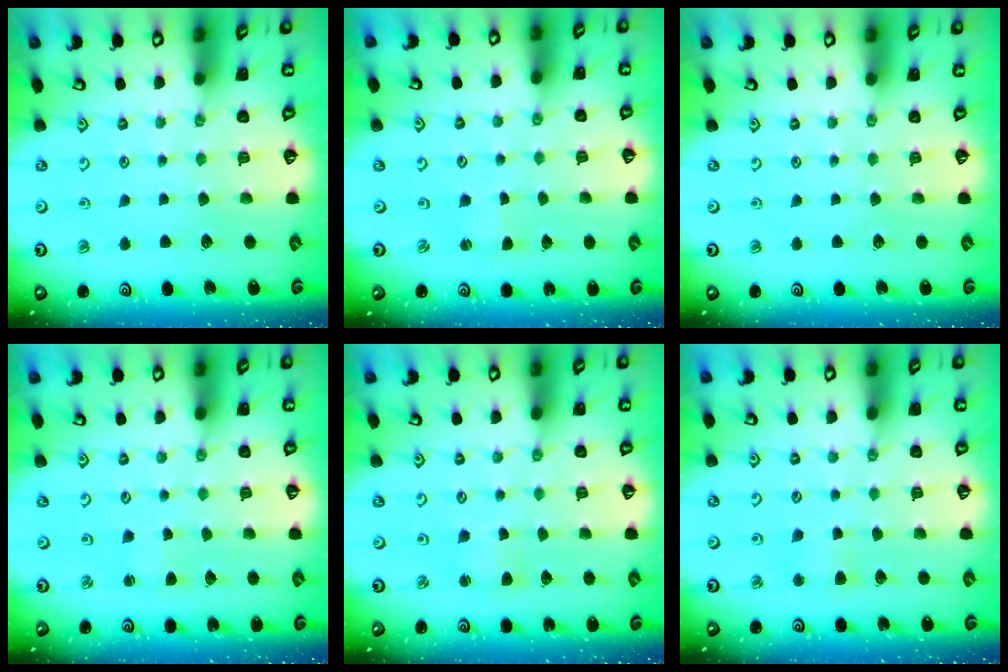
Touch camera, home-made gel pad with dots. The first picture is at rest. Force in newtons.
{"total": 1.1, "press": 1.1, "slide": 0.2}
{"total": 0.0}
{"total": 1.8, "press": 1.8, "slide": 0.2}
{"total": 2.2, "press": 2.2, "slide": 0.3}
{"total": 3.6, "press": 3.5, "slide": 0.7}